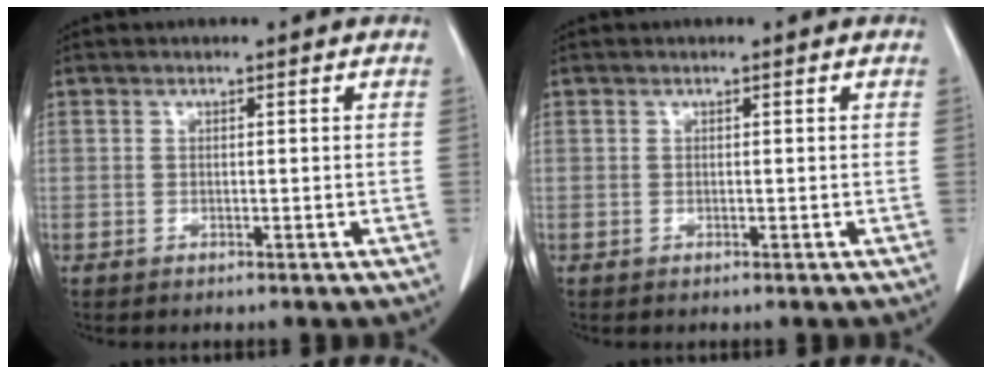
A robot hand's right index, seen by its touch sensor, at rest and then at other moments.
{"total": 0.0}